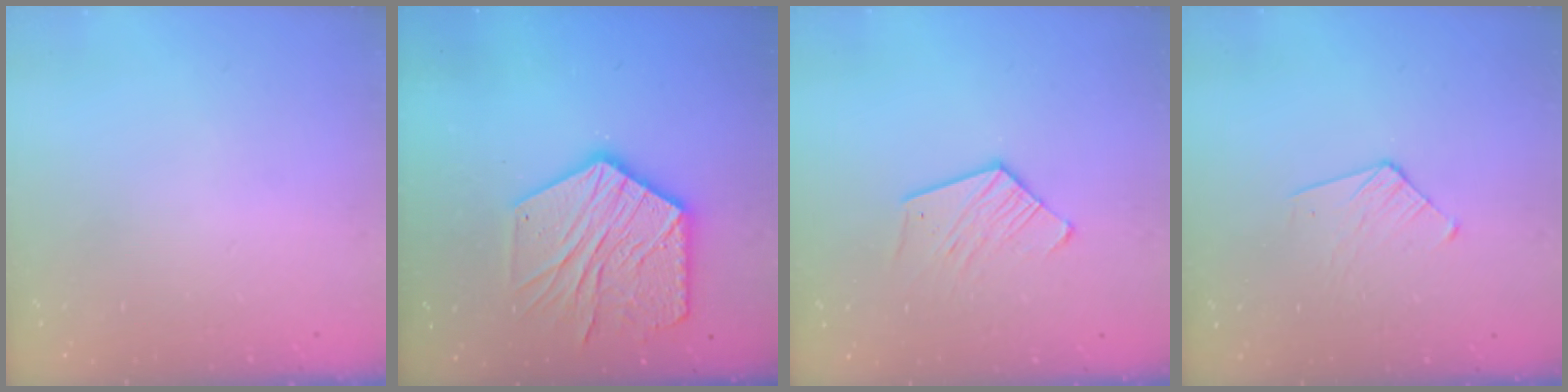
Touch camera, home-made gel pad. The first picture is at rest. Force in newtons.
{"total": 19.6, "press": 19.5, "slide": 1.6}
{"total": 8.7, "press": 8.6, "slide": 0.7}
{"total": 5.7, "press": 5.7, "slide": 0.4}